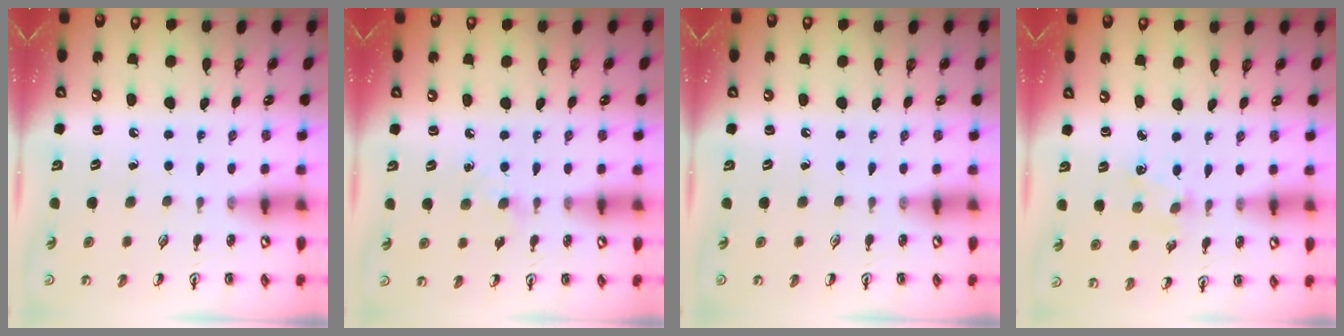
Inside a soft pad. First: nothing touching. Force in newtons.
{"total": 4.5, "press": 4.4, "slide": 0.7}
{"total": 0.0}
{"total": 1.9, "press": 1.8, "slide": 0.3}